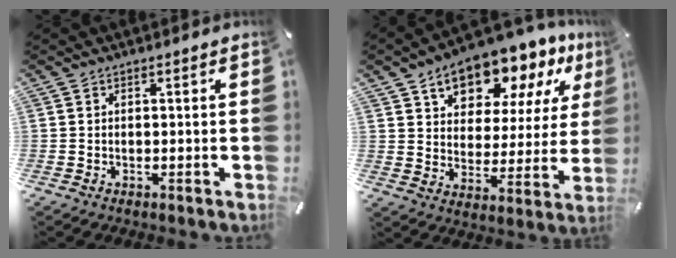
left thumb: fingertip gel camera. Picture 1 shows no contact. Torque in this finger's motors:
{"motor_torque": [2.68, 2.33, 1.64, -1.13, 0.19]}